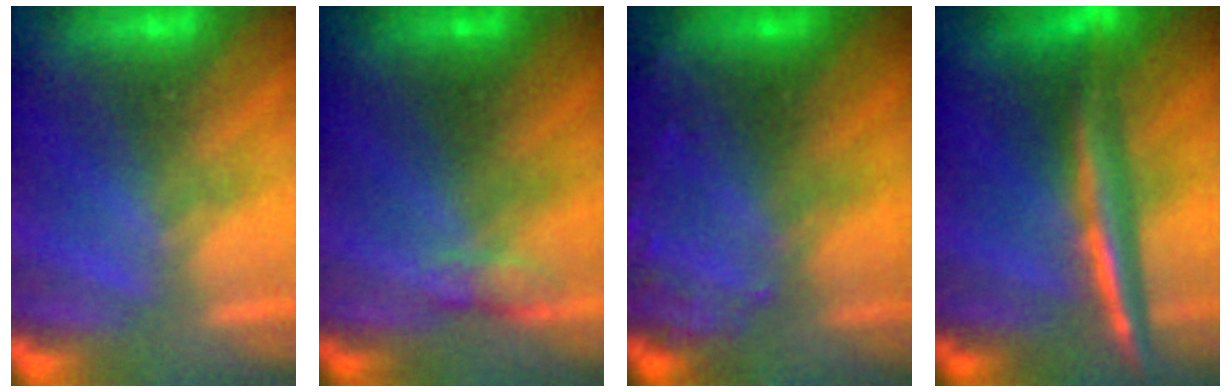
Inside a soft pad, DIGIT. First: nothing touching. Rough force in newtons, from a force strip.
{"total": 2.7}
{"total": 8.4}
{"total": 2.9}